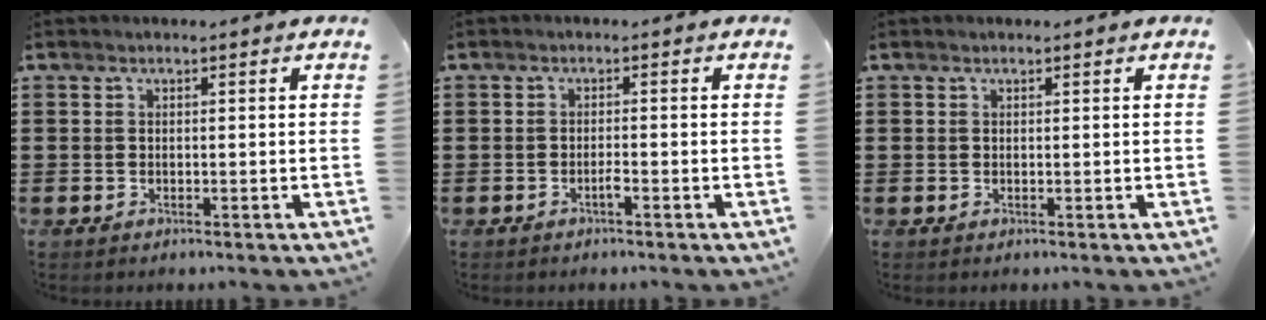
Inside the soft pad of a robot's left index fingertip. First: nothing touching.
{"total": 1.3, "force": [-0.7, 0.1, 1.0], "torque": [-0.021, -0.004, -0.012]}
{"total": 0.0}